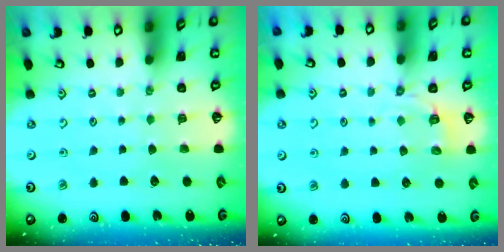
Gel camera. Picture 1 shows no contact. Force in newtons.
{"total": 2.9, "press": 2.0, "slide": 2.1}